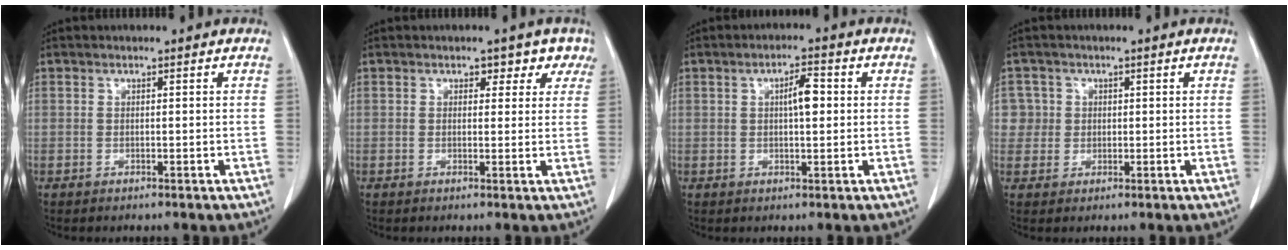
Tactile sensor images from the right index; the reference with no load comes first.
{"total": 3.2, "force": [1.9, 2.3, 1.1], "torque": [0.011, 0.004, 0.014]}
{"total": 3.9, "force": [0.6, 1.0, 3.7], "torque": [-0.062, 0.006, 0.009]}
{"total": 3.4, "force": [0.7, 3.3, -0.4], "torque": [0.027, 0.008, 0.010]}